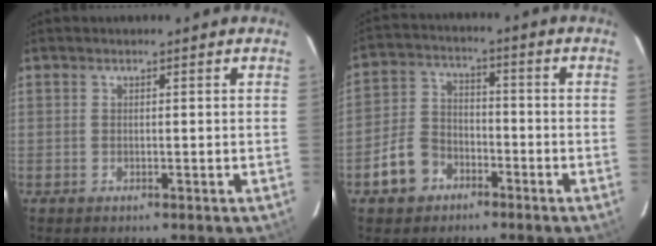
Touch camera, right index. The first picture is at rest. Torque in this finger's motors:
{"motor_torque": [0.61, -0.54, 0.02, -0.07]}